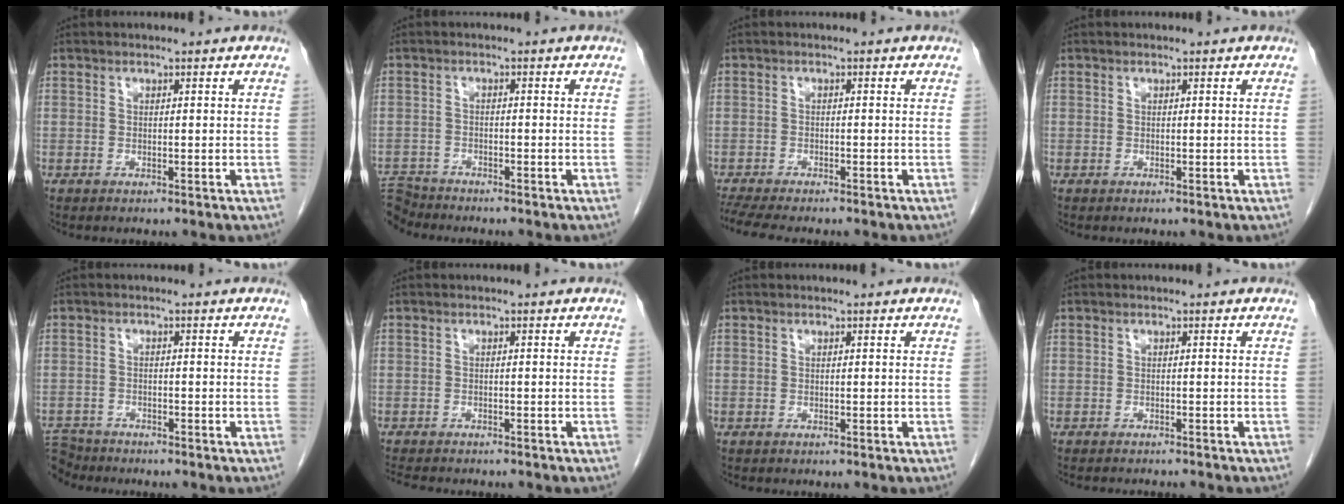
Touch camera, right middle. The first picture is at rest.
{"total": 4.8, "force": [-4.7, 0.6, -0.4], "torque": [0.010, -0.007, -0.091]}
{"total": 9.2, "force": [-8.0, 1.7, 4.3], "torque": [-0.071, -0.008, -0.120]}
{"total": 0.0}
{"total": 5.0, "force": [-4.8, 1.6, 0.0], "torque": [-0.002, -0.006, -0.090]}
{"total": 6.3, "force": [-5.6, 1.5, 2.5], "torque": [-0.038, -0.008, -0.081]}
{"total": 0.0}
{"total": 4.7, "force": [-4.4, 0.6, 1.5], "torque": [-0.014, -0.006, -0.055]}